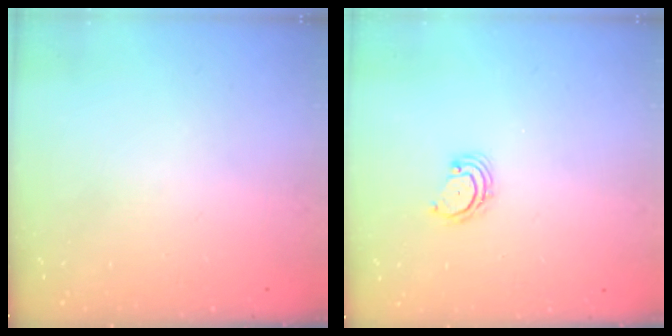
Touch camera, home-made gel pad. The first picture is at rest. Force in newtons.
{"total": 3.1, "press": 3.1, "slide": 0.5}